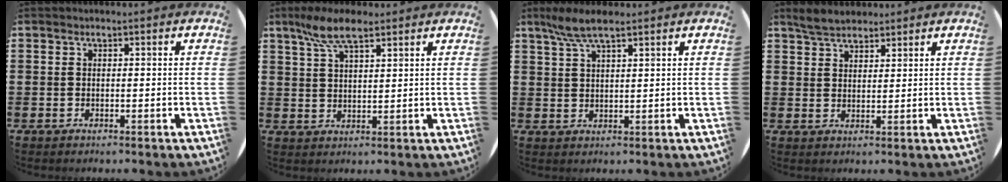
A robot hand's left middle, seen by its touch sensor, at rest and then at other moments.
{"total": 6.7, "force": [4.9, 2.0, 4.2], "torque": [-0.094, 0.001, 0.088]}
{"total": 5.0, "force": [3.8, 0.9, 3.1], "torque": [-0.070, 0.001, 0.067]}
{"total": 3.7, "force": [3.4, 1.2, 1.0], "torque": [-0.028, 0.000, 0.064]}